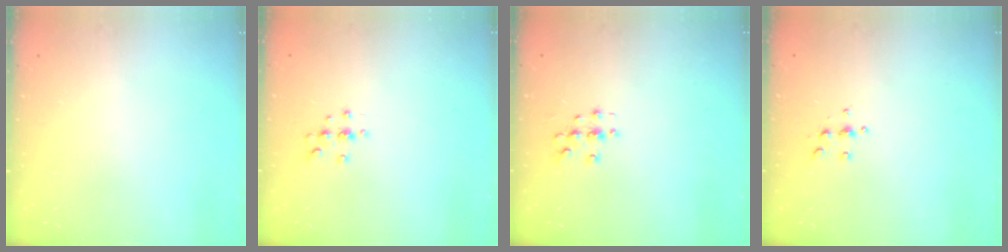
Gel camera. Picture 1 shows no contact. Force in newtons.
{"total": 3.4, "press": 3.4, "slide": 0.4}
{"total": 3.4, "press": 3.4, "slide": 0.2}
{"total": 5.3, "press": 5.3, "slide": 0.5}